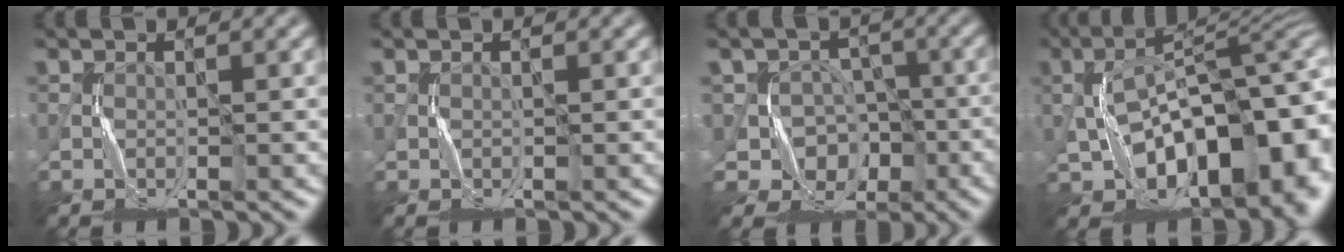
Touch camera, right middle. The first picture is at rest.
{"total": 0.0}
{"total": 7.9, "force": [-2.2, 7.0, 2.8], "torque": [-0.023, 0.013, -0.060]}
{"total": 15.7, "force": [-3.7, 8.5, 12.7], "torque": [-0.173, 0.009, -0.055]}